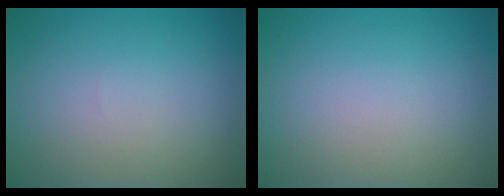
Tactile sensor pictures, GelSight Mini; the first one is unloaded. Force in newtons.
{"total": 0.0}